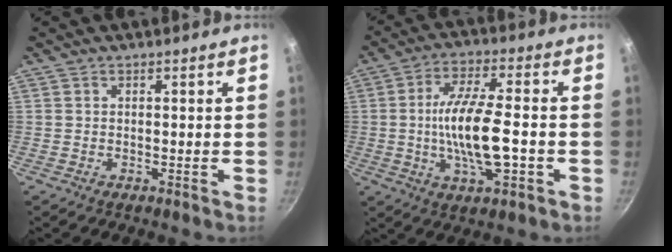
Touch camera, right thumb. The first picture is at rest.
{"total": 13.6, "force": [-2.0, 4.4, 12.7], "torque": [-0.228, 0.012, -0.041]}